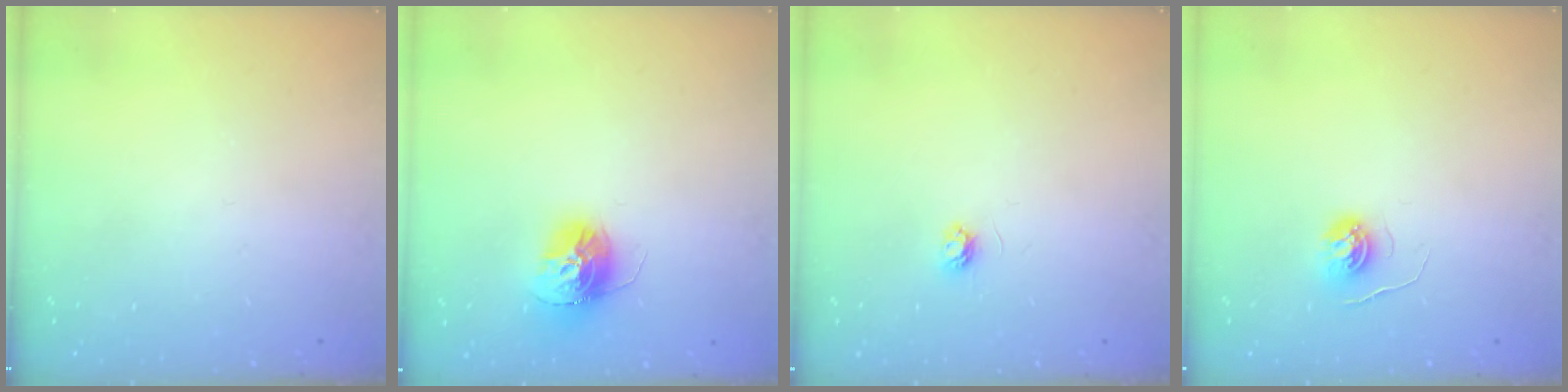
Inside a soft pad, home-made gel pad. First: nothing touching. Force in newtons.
{"total": 13.1, "press": 13.0, "slide": 1.1}
{"total": 3.5, "press": 3.5, "slide": 0.4}
{"total": 5.0, "press": 5.0, "slide": 0.4}